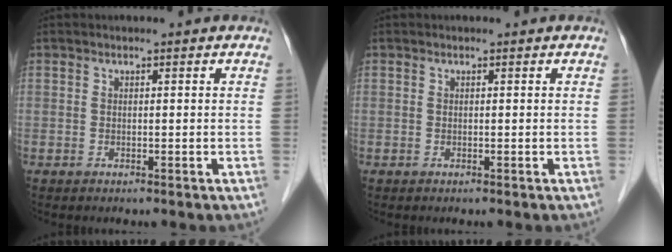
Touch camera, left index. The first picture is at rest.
{"total": 0.0}